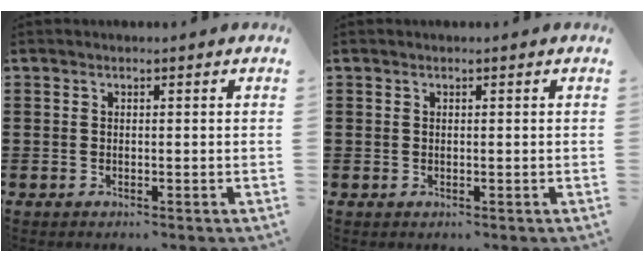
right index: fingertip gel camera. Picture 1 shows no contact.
{"total": 0.0}